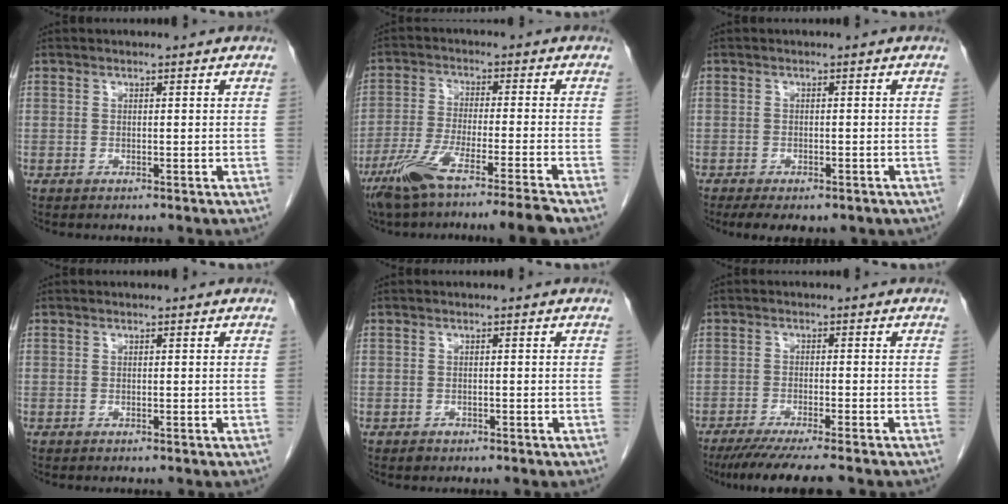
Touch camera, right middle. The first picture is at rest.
{"total": 12.1, "force": [-9.1, -1.5, 7.8], "torque": [-0.132, -0.033, -0.151]}
{"total": 7.7, "force": [-5.4, 3.3, 4.3], "torque": [-0.057, -0.004, -0.069]}
{"total": 0.0}
{"total": 0.8, "force": [-0.5, 0.6, 0.2], "torque": [-0.004, 0.001, -0.007]}
{"total": 9.9, "force": [-8.3, -0.1, 5.3], "torque": [-0.065, -0.025, -0.127]}